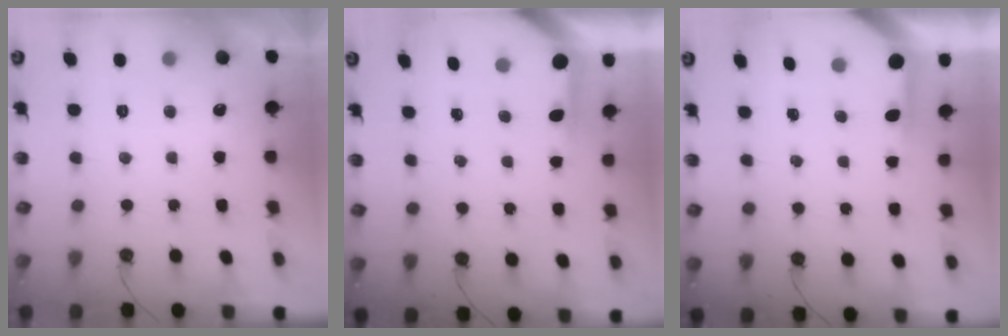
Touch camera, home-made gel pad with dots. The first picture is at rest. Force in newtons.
{"total": 4.0, "press": 4.0, "slide": 0.5}
{"total": 3.9, "press": 3.9, "slide": 0.4}